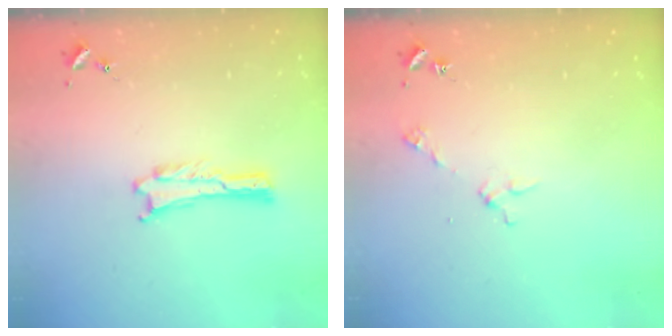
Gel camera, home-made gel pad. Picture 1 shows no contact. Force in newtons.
{"total": 2.9, "press": 2.9, "slide": 0.2}